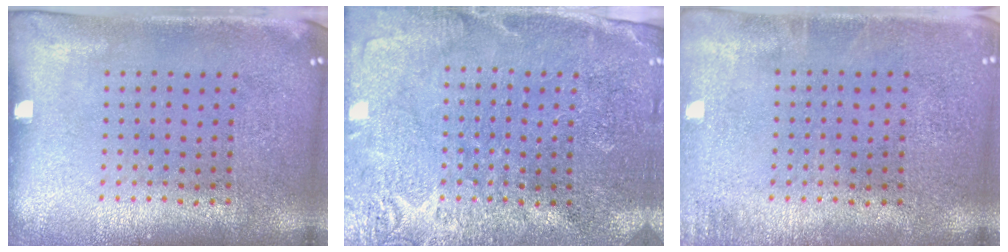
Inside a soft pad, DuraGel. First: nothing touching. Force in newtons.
{"total": 2.8, "press": 2.8, "slide": 0.1}
{"total": 0.9, "press": 0.9, "slide": 0.2}